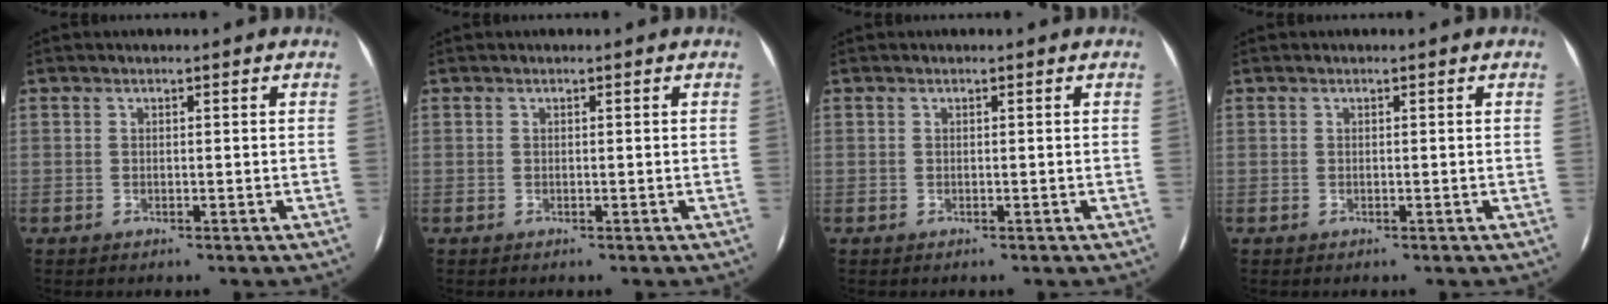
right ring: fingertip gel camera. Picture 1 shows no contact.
{"total": 0.0}
{"total": 0.0}
{"total": 0.0}